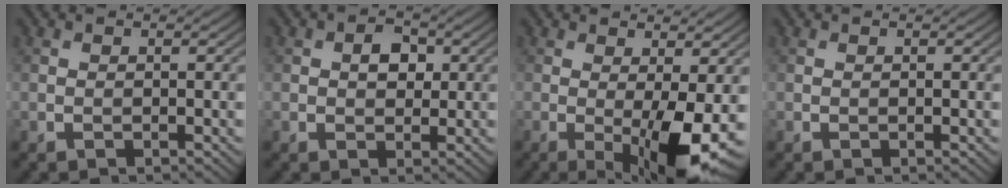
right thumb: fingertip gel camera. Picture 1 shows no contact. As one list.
[{"total": 3.1, "force": [0.6, 2.2, 2.1], "torque": [-0.037, 0.001, 0.006]}, {"total": 8.6, "force": [-1.7, 1.9, 8.2], "torque": [-0.130, -0.007, -0.019]}, {"total": 0.0}]